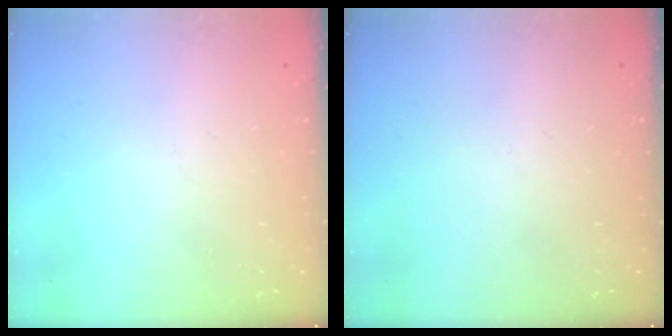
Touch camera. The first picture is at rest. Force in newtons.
{"total": 0.0}